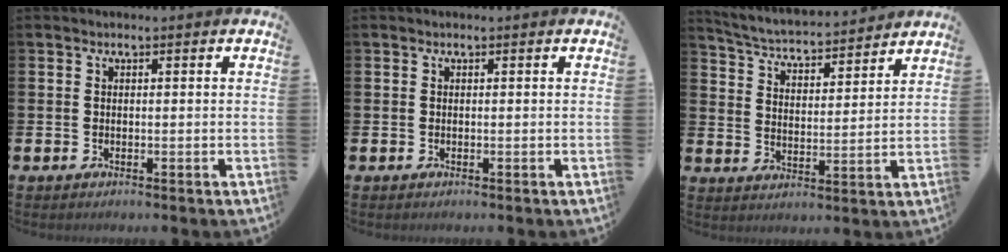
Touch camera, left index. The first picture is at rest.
{"total": 0.0}
{"total": 4.7, "force": [4.7, 0.5, 0.7], "torque": [-0.041, -0.040, 0.077]}